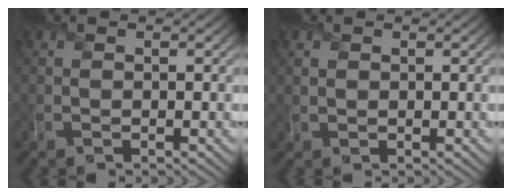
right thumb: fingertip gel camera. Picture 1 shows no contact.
{"total": 0.9, "force": [0.4, 0.7, 0.4], "torque": [-0.013, -0.003, 0.011]}